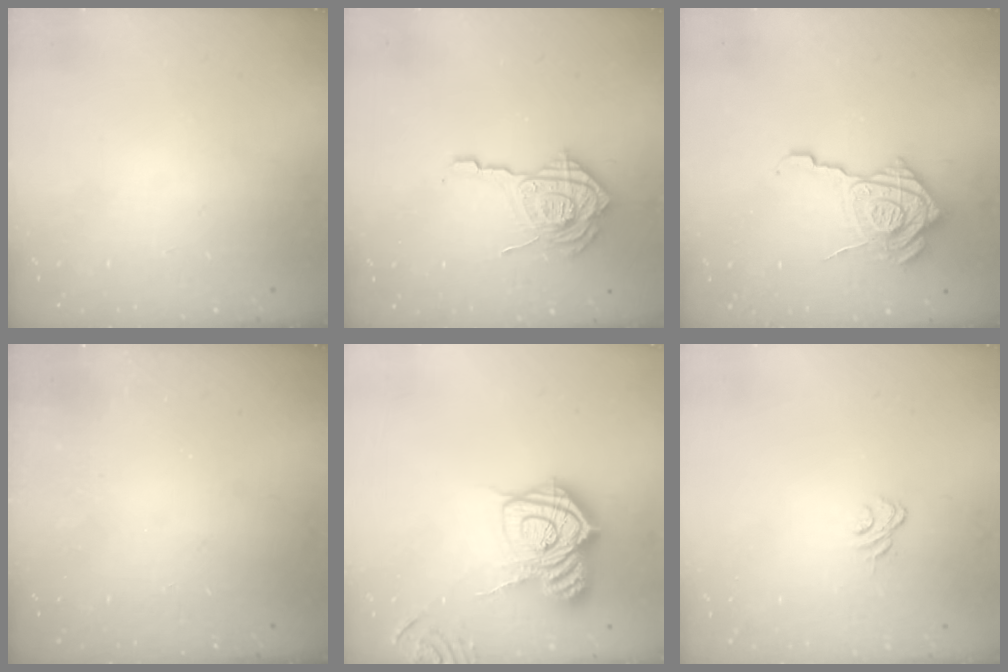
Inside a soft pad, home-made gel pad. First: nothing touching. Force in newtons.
{"total": 16.7, "press": 16.6, "slide": 1.5}
{"total": 17.8, "press": 17.8, "slide": 1.5}
{"total": 2.6, "press": 2.5, "slide": 0.8}
{"total": 19.3, "press": 19.2, "slide": 1.6}
{"total": 3.4, "press": 3.2, "slide": 1.1}